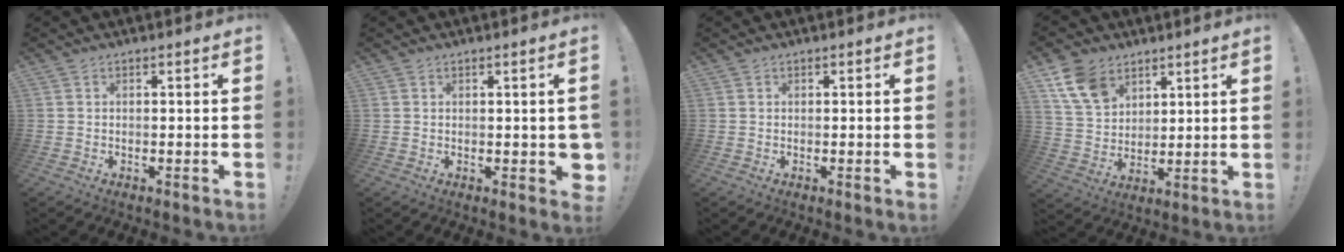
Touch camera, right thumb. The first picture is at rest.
{"total": 2.1, "force": [0.3, 1.4, 1.5], "torque": [-0.014, 0.001, 0.006]}
{"total": 0.5, "force": [0.1, -0.4, 0.4], "torque": [-0.004, -0.002, 0.000]}
{"total": 11.7, "force": [7.1, 7.7, 5.2], "torque": [-0.096, -0.029, 0.141]}